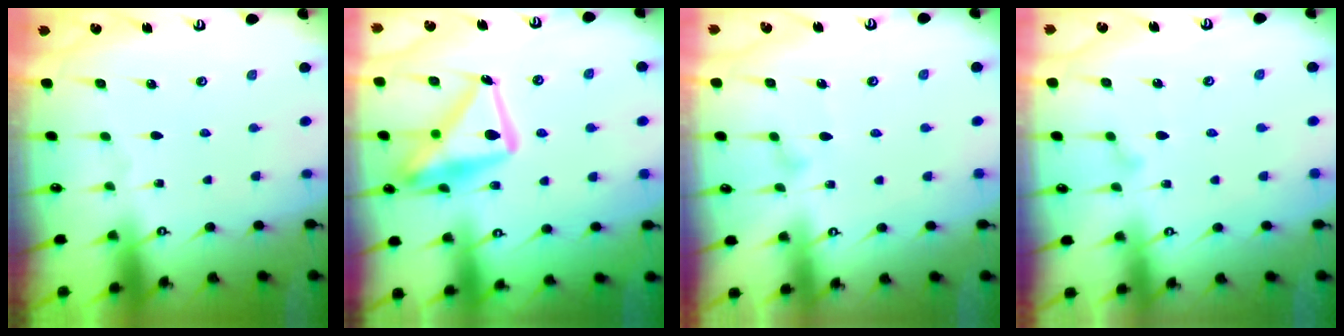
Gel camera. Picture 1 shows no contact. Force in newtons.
{"total": 19.8, "press": 19.7, "slide": 1.9}
{"total": 7.4, "press": 7.4, "slide": 0.5}
{"total": 7.1, "press": 7.1, "slide": 0.3}